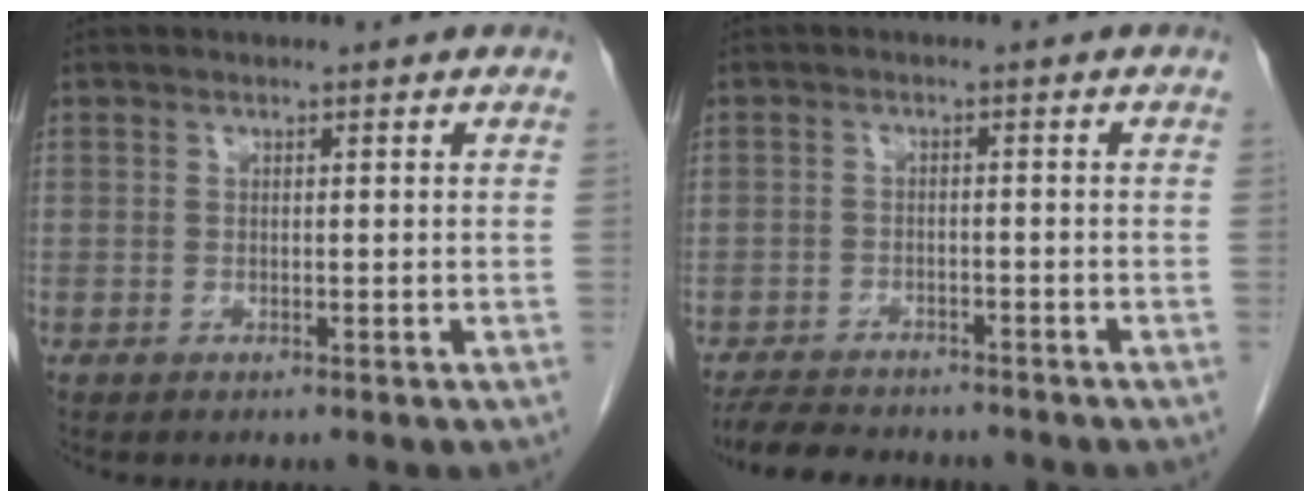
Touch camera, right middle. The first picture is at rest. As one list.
[{"total": 7.7, "force": [-7.0, 2.2, 2.4], "torque": [-0.041, -0.012, -0.108]}]